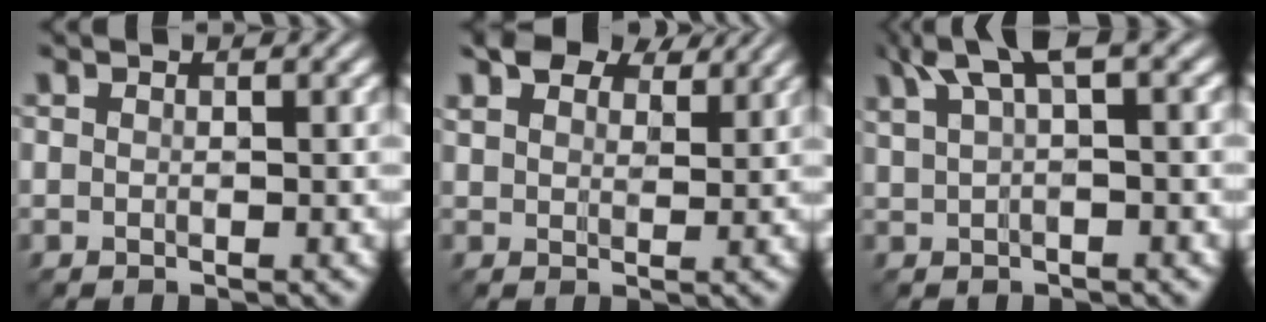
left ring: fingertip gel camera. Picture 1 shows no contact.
{"total": 6.5, "force": [5.1, 2.7, 3.0], "torque": [-0.057, 0.015, 0.075]}
{"total": 4.8, "force": [2.8, 1.1, 3.7], "torque": [-0.067, 0.017, 0.052]}